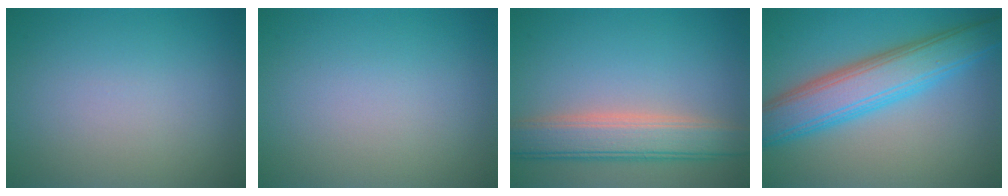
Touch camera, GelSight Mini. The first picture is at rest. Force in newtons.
{"total": 0.0}
{"total": 5.4, "press": 5.4, "slide": 0.7}
{"total": 7.2, "press": 7.2, "slide": 0.1}